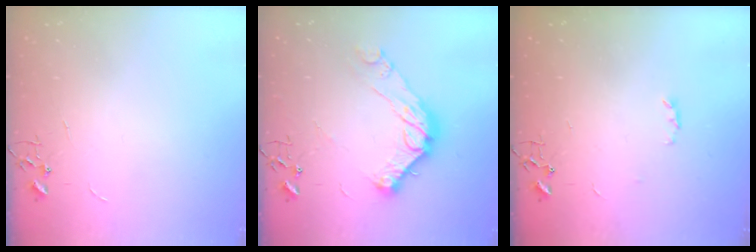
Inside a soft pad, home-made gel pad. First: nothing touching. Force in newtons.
{"total": 16.1, "press": 16.1, "slide": 1.1}
{"total": 2.9, "press": 2.8, "slide": 0.5}